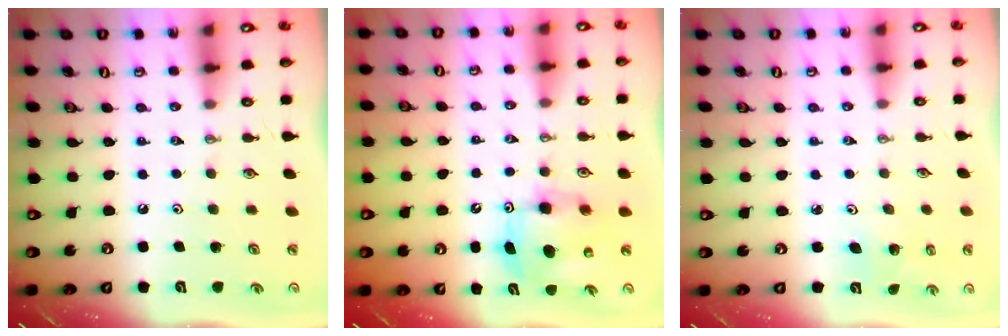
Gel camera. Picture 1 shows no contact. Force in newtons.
{"total": 10.0, "press": 10.0, "slide": 0.5}
{"total": 2.3, "press": 2.3, "slide": 0.2}